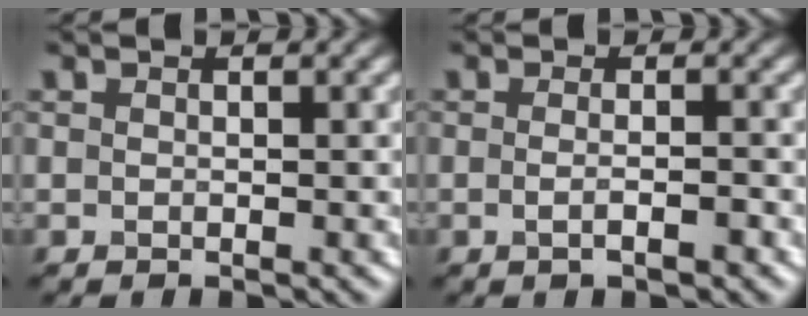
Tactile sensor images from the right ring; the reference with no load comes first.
{"total": 2.2, "force": [-0.5, 0.7, 2.0], "torque": [-0.018, -0.003, -0.013]}